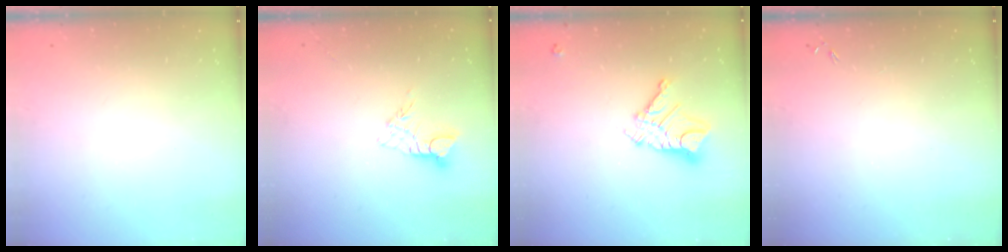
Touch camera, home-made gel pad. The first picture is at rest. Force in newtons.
{"total": 5.4, "press": 5.4, "slide": 0.4}
{"total": 10.3, "press": 10.3, "slide": 1.0}
{"total": 0.0}